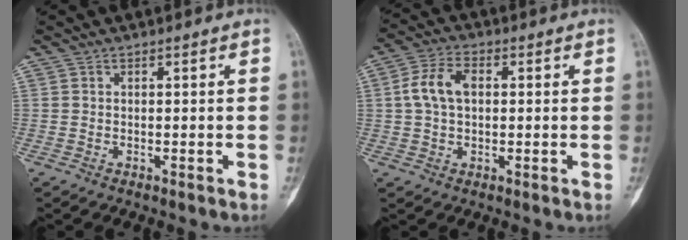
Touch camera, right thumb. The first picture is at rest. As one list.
[{"total": 7.4, "force": [0.9, 4.7, 5.7], "torque": [-0.113, 0.019, 0.014]}]